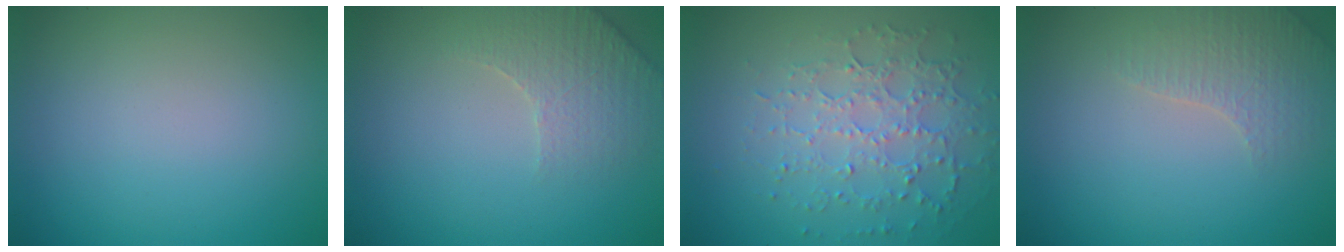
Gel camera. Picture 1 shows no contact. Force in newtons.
{"total": 3.3, "press": 3.2, "slide": 0.9}
{"total": 4.8, "press": 3.5, "slide": 3.4}
{"total": 2.6, "press": 2.5, "slide": 0.5}